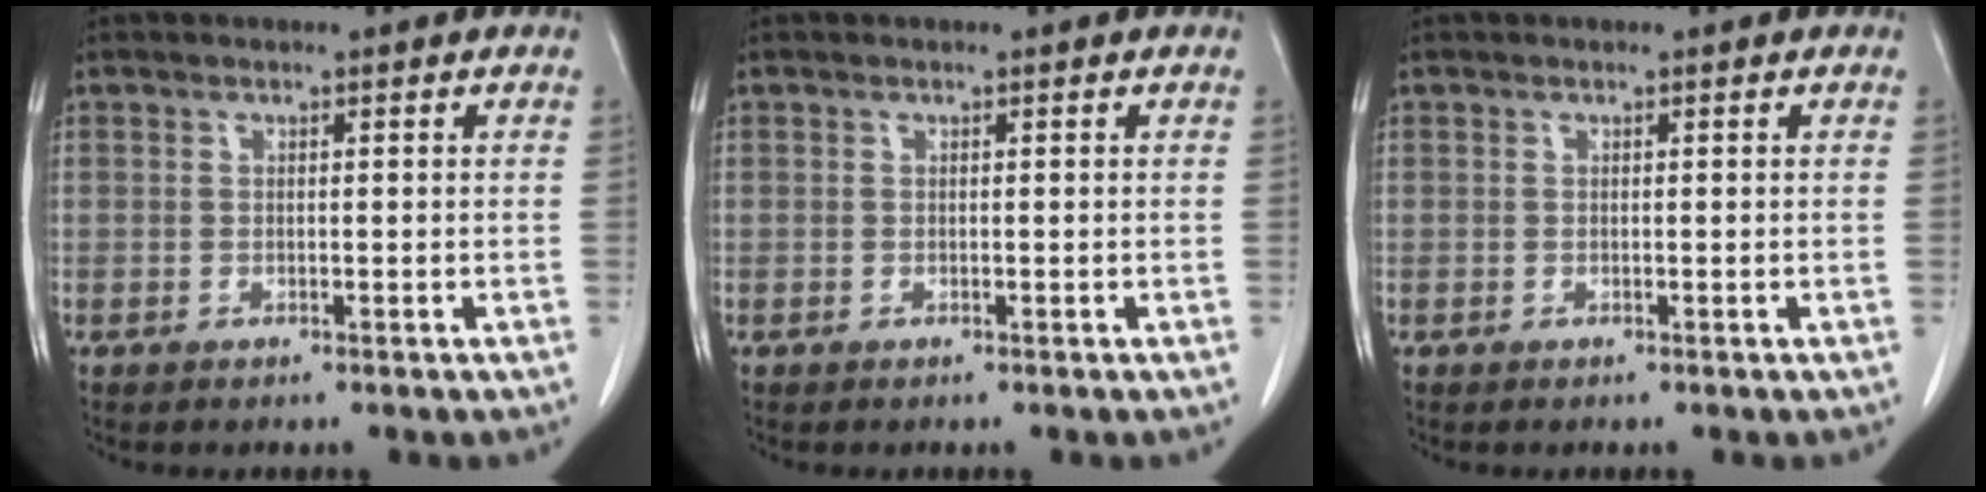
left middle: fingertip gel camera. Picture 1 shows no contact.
{"total": 0.0}
{"total": 0.0}